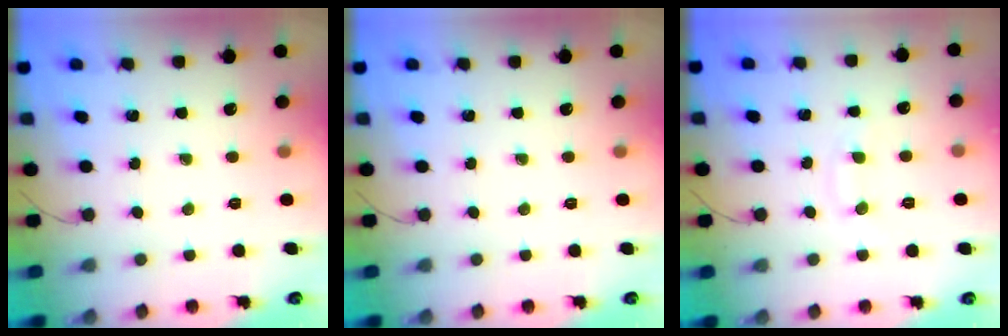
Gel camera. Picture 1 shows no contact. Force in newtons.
{"total": 0.0}
{"total": 4.1, "press": 3.9, "slide": 1.3}